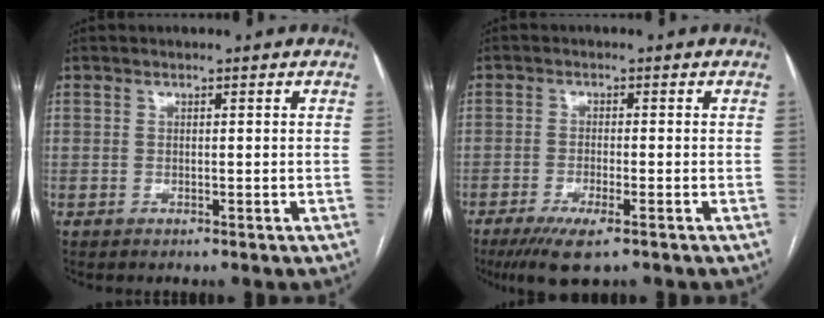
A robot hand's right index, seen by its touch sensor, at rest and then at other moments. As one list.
[{"total": 5.9, "force": [-3.7, 0.8, 4.5], "torque": [-0.084, -0.015, -0.063]}]